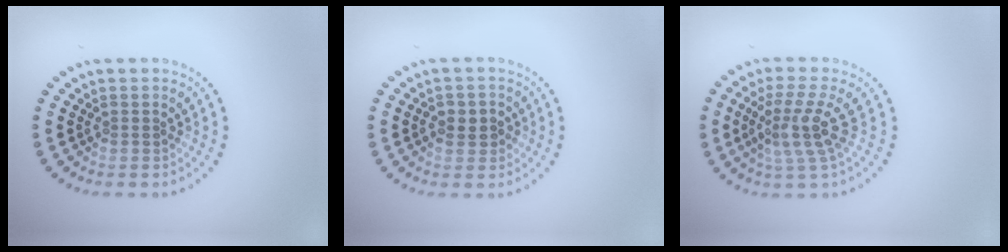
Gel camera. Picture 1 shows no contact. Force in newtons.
{"total": 2.3, "press": 2.2, "slide": 0.4}
{"total": 3.9, "press": 2.9, "slide": 2.6}